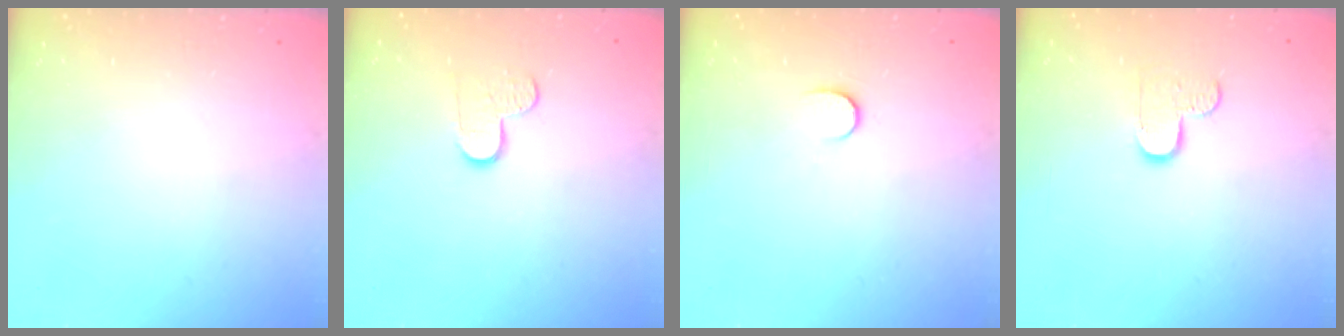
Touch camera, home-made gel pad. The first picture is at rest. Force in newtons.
{"total": 7.9, "press": 7.9, "slide": 0.5}
{"total": 6.3, "press": 6.3, "slide": 0.5}
{"total": 6.2, "press": 6.2, "slide": 0.3}